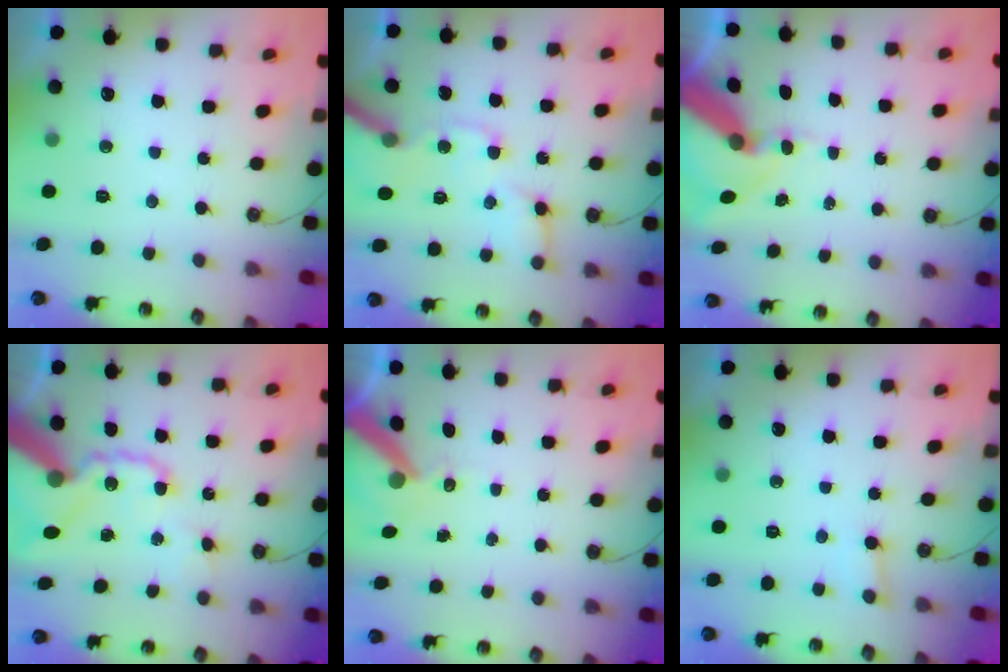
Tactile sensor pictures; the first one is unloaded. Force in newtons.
{"total": 13.7, "press": 13.6, "slide": 2.1}
{"total": 13.1, "press": 13.0, "slide": 1.5}
{"total": 21.3, "press": 21.0, "slide": 3.5}
{"total": 8.6, "press": 8.5, "slide": 1.3}
{"total": 2.6, "press": 2.6, "slide": 0.1}